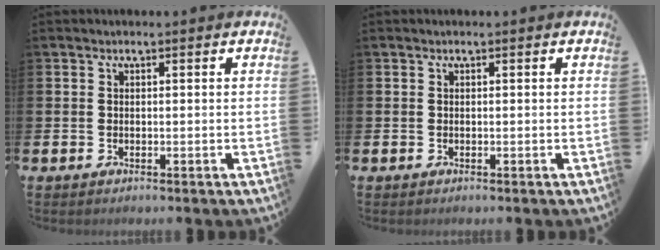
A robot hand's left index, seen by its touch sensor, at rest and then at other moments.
{"total": 0.0}